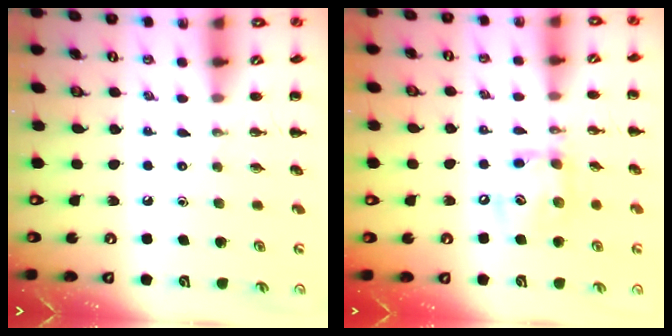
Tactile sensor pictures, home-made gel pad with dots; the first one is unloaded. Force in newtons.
{"total": 11.5, "press": 11.3, "slide": 1.8}